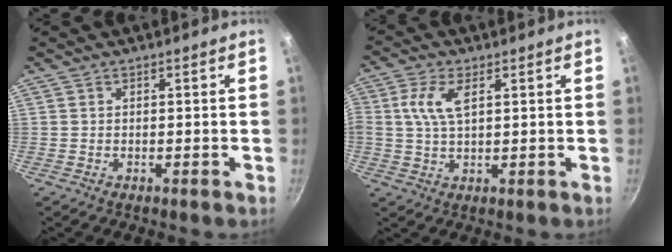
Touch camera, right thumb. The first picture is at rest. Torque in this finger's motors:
{"motor_torque": [0.04, 0.08, 0.03, 0.03, 0.10]}